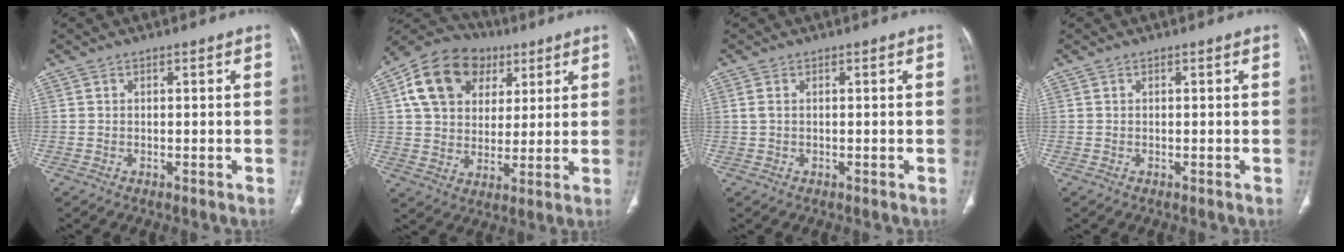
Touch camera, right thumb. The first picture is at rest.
{"total": 16.8, "force": [6.4, 12.6, 9.1], "torque": [-0.140, 0.006, 0.108]}
{"total": 1.2, "force": [0.3, 0.6, 1.0], "torque": [-0.032, 0.007, 0.010]}
{"total": 0.0}